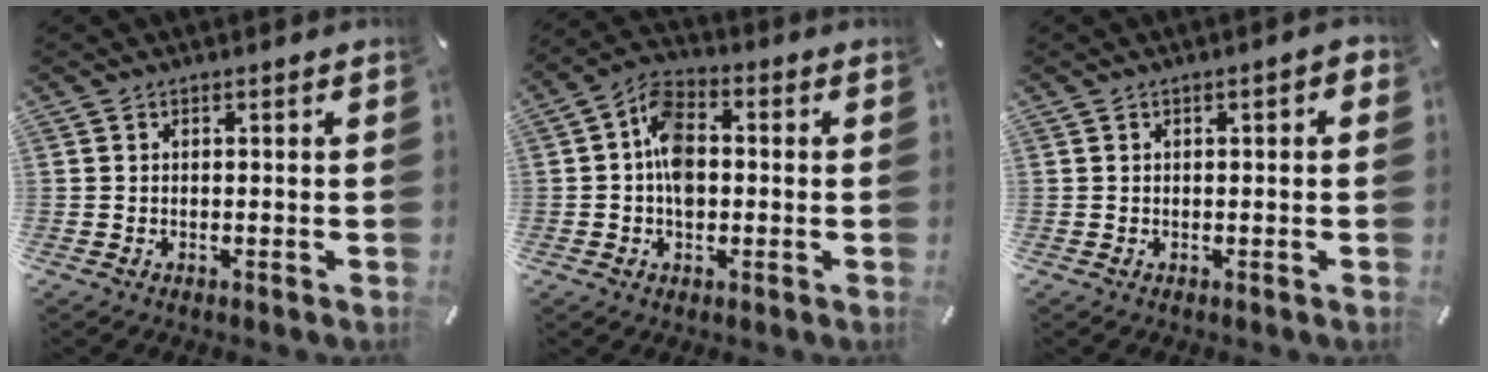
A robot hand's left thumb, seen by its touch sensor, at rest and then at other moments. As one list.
[{"total": 8.8, "force": [-0.4, 6.0, 6.5], "torque": [-0.118, 0.009, -0.009]}, {"total": 1.5, "force": [0.0, 0.6, 1.4], "torque": [-0.018, 0.001, -0.004]}]